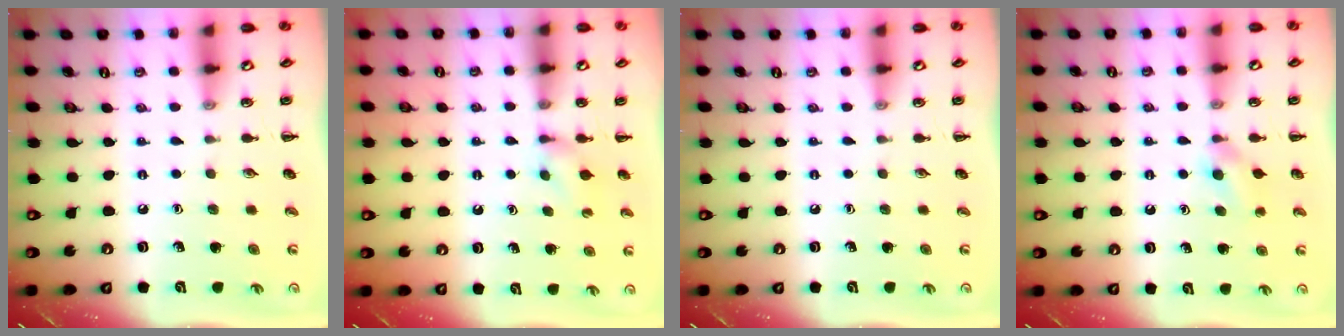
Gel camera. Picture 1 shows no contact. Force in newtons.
{"total": 3.8, "press": 3.6, "slide": 1.3}
{"total": 0.0}
{"total": 4.2, "press": 4.0, "slide": 1.2}